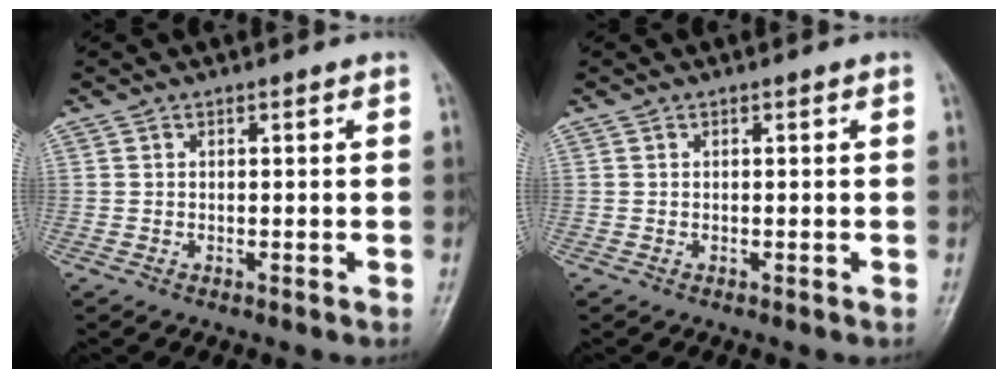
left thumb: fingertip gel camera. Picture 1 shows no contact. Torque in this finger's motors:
{"motor_torque": [0.00, 0.01, -0.05, -0.05, 0.00]}